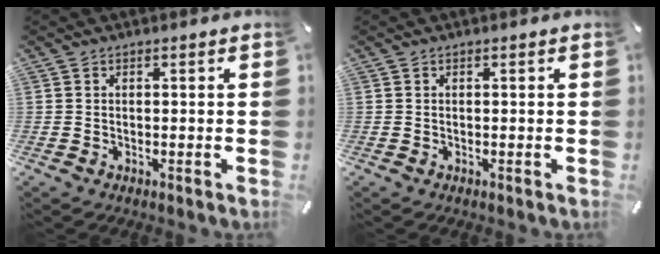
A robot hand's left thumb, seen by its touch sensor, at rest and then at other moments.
{"total": 0.0}